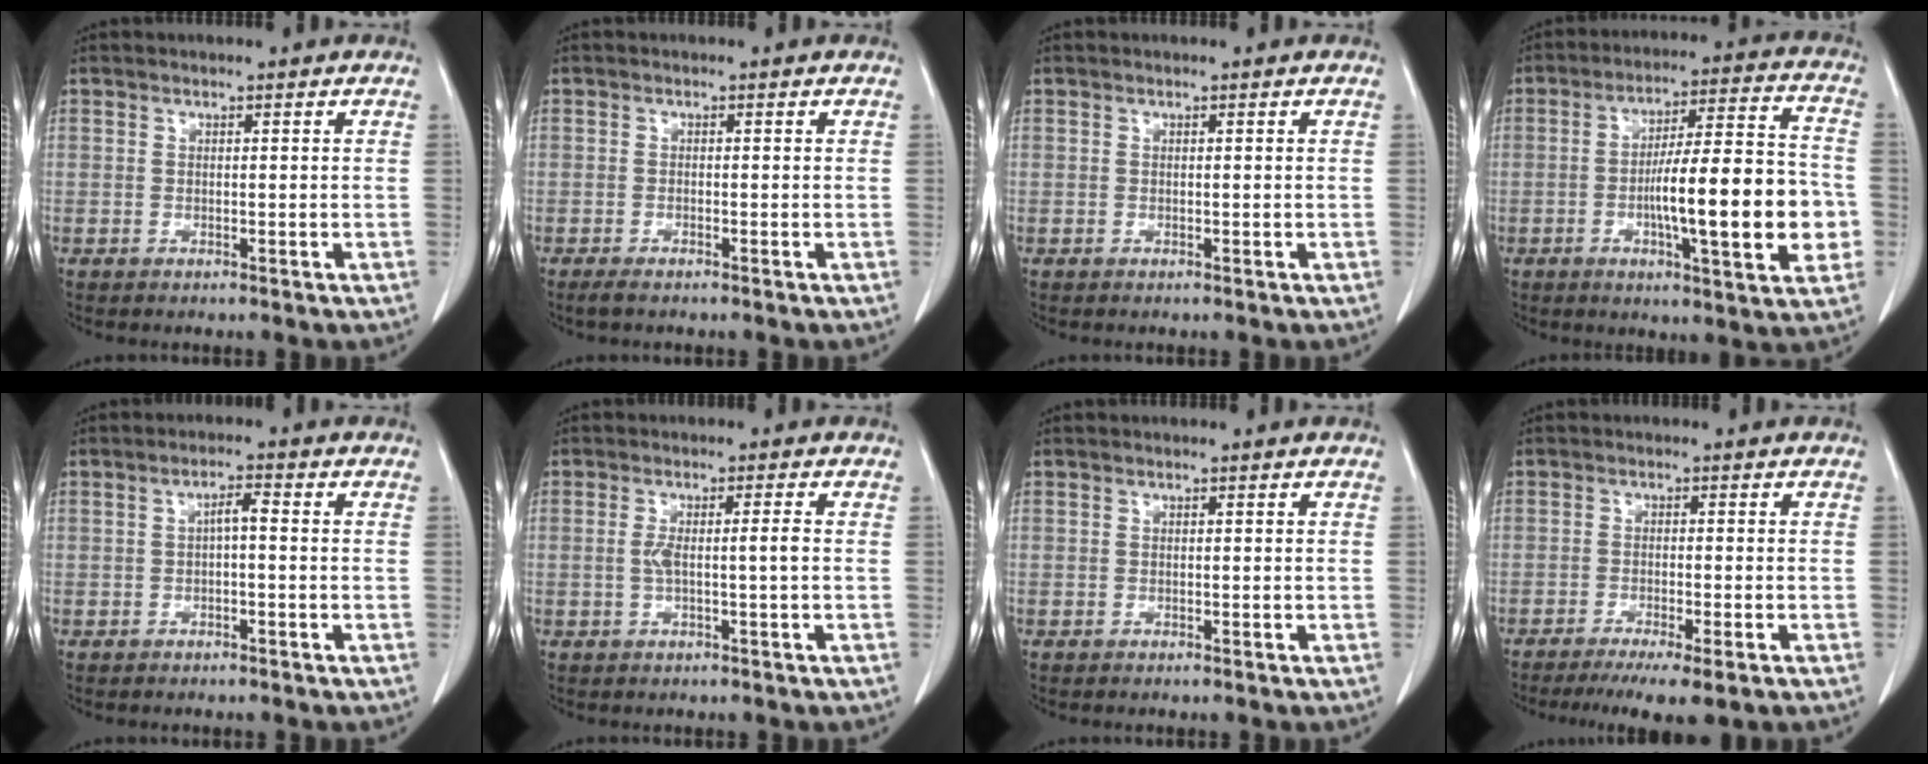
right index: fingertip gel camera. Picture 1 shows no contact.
{"total": 1.8, "force": [-1.4, 0.2, 1.0], "torque": [-0.021, -0.004, -0.024]}
{"total": 0.0}
{"total": 17.2, "force": [-3.4, 2.5, 16.6], "torque": [-0.256, 0.013, -0.049]}
{"total": 2.2, "force": [-0.1, 0.5, 2.2], "torque": [-0.037, 0.007, -0.003]}
{"total": 3.2, "force": [-0.3, -0.1, 3.2], "torque": [-0.063, 0.004, -0.002]}
{"total": 0.0}
{"total": 8.1, "force": [-5.9, 0.9, 5.5], "torque": [-0.075, -0.017, -0.088]}